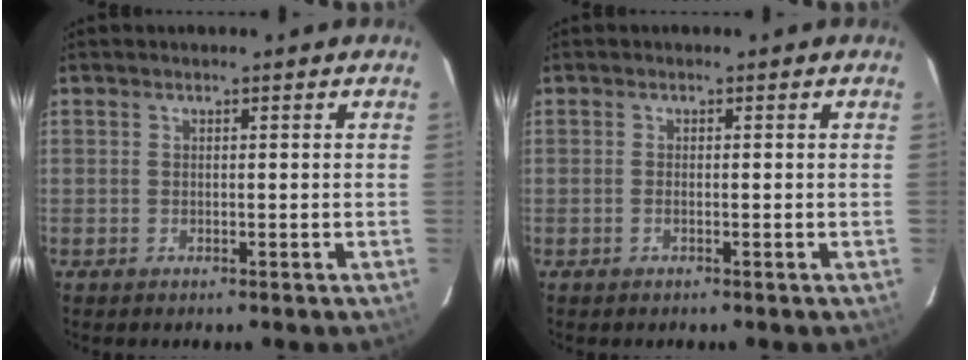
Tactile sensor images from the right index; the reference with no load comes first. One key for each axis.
{"total": 0.7, "fx": -0.3, "fy": 0.2, "fz": 0.6, "tx": -0.015, "ty": 0.000, "tz": -0.007}